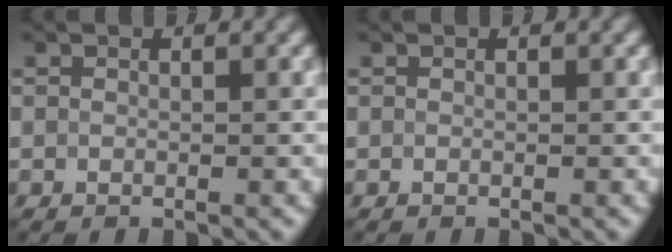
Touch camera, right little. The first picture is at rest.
{"total": 0.0}